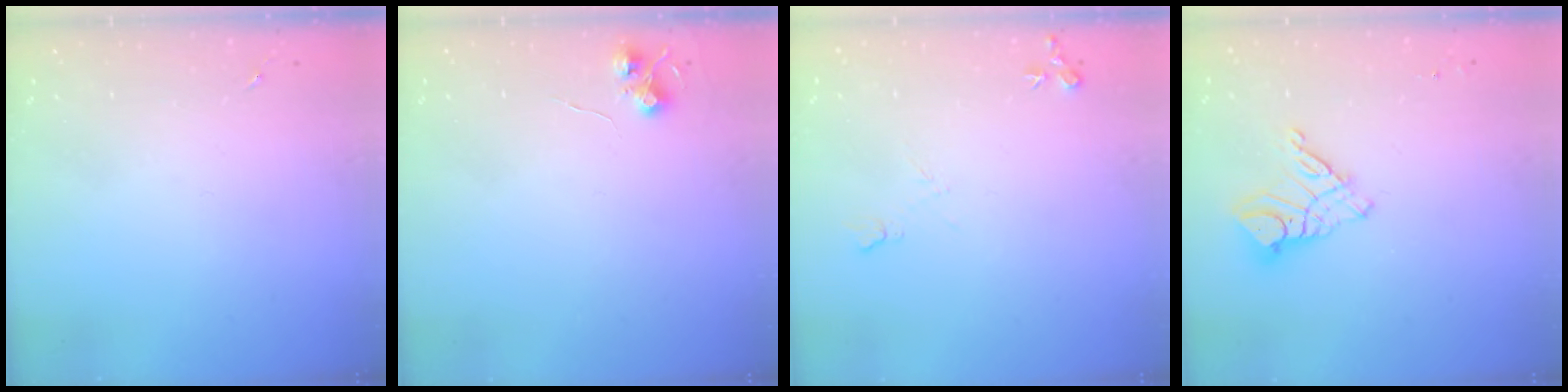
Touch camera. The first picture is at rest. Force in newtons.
{"total": 5.5, "press": 5.5, "slide": 0.5}
{"total": 6.9, "press": 6.8, "slide": 1.0}
{"total": 9.7, "press": 9.7, "slide": 1.1}